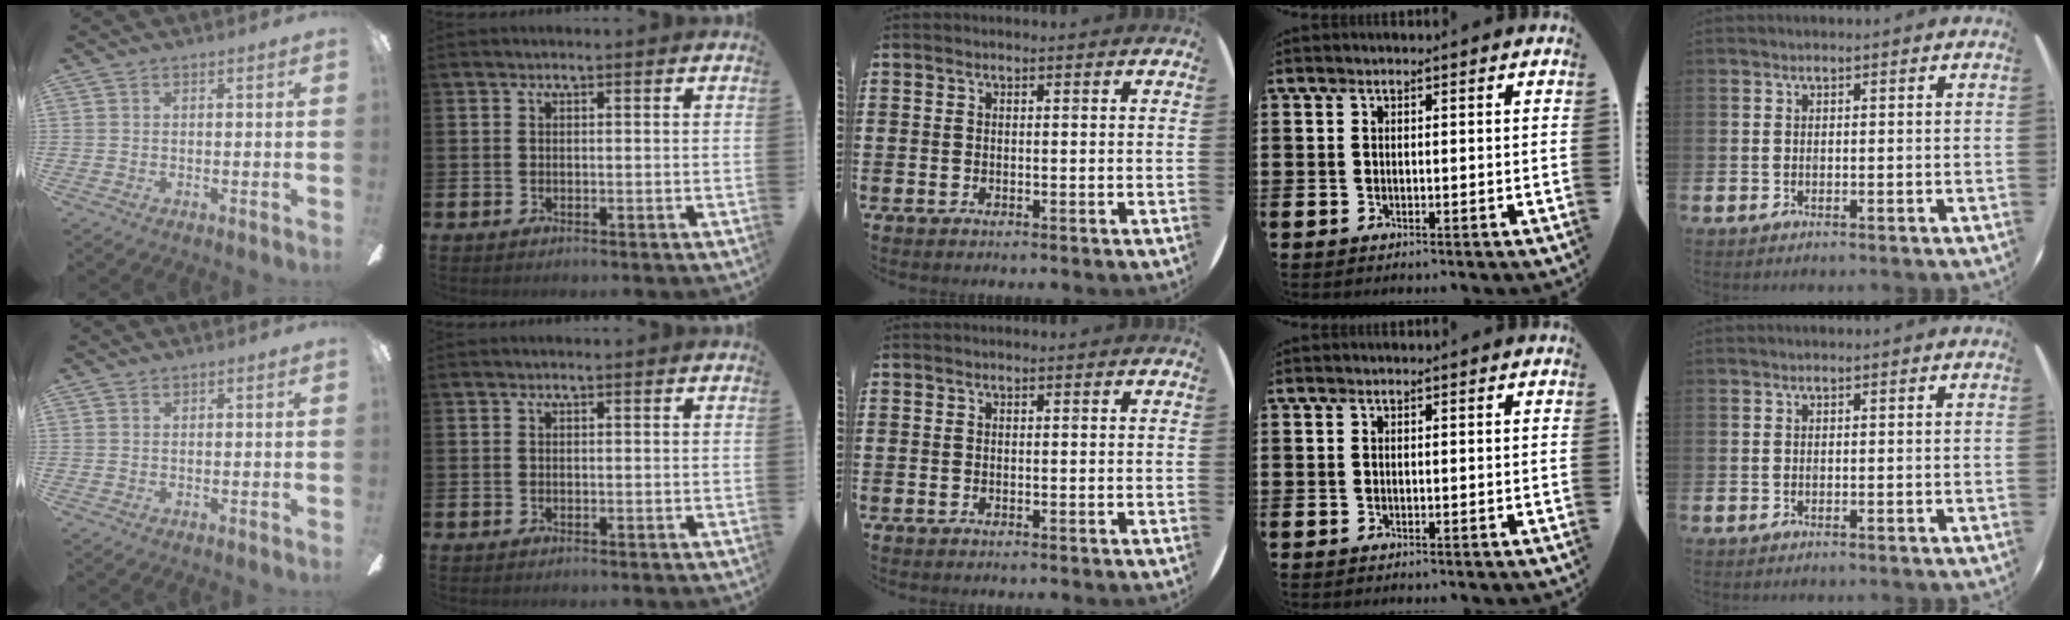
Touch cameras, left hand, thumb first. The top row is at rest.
{}